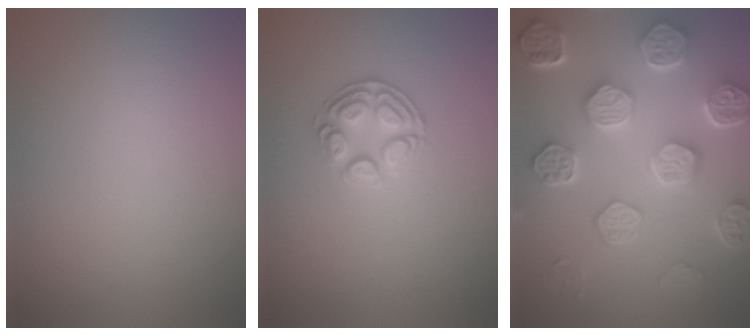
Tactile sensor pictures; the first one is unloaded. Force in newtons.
{"total": 2.8, "press": 2.6, "slide": 1.2}
{"total": 8.3, "press": 6.4, "slide": 5.3}